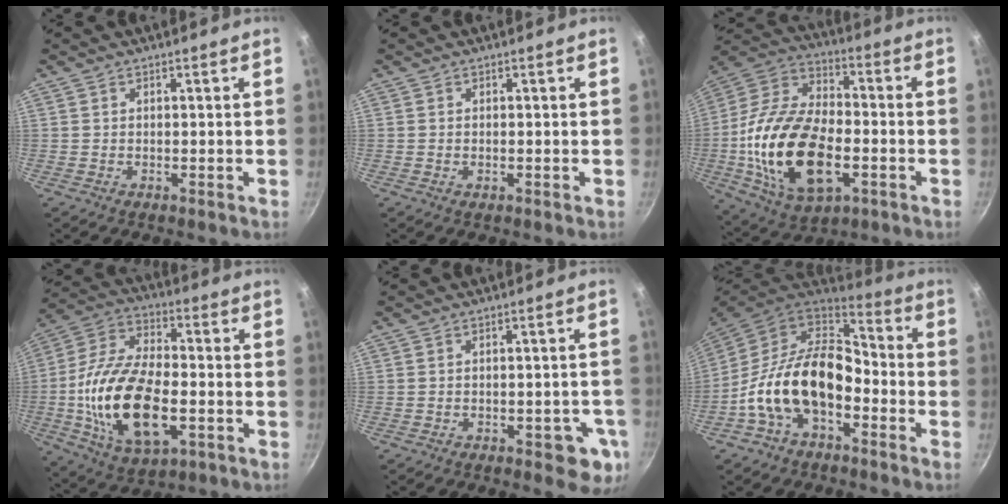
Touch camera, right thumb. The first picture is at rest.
{"total": 0.6, "force": [-0.1, 0.3, 0.5], "torque": [-0.010, 0.001, -0.002]}
{"total": 25.1, "force": [-4.9, 14.2, 20.1], "torque": [-0.377, 0.025, -0.089]}
{"total": 22.3, "force": [-4.2, 11.6, 18.7], "torque": [-0.353, 0.023, -0.076]}
{"total": 7.3, "force": [-2.6, 3.5, 5.8], "torque": [-0.038, 0.011, -0.026]}
{"total": 18.0, "force": [-4.8, 10.8, 13.6], "torque": [-0.215, 0.051, -0.100]}